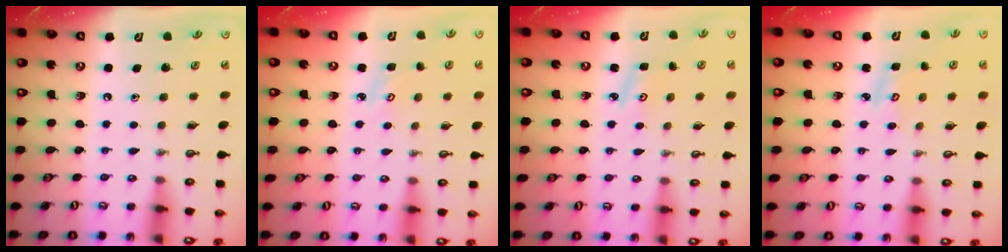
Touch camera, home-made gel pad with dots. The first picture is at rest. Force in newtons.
{"total": 2.8, "press": 2.8, "slide": 0.4}
{"total": 3.1, "press": 3.1, "slide": 0.4}
{"total": 2.8, "press": 2.8, "slide": 0.1}